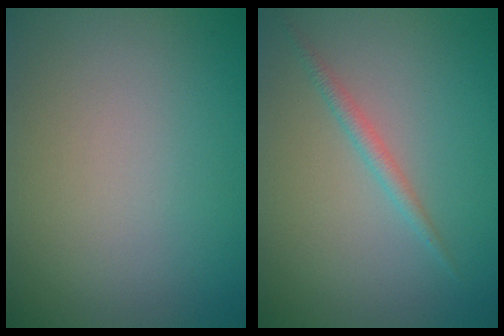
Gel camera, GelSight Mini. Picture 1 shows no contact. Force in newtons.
{"total": 1.3, "press": 1.3, "slide": 0.0}